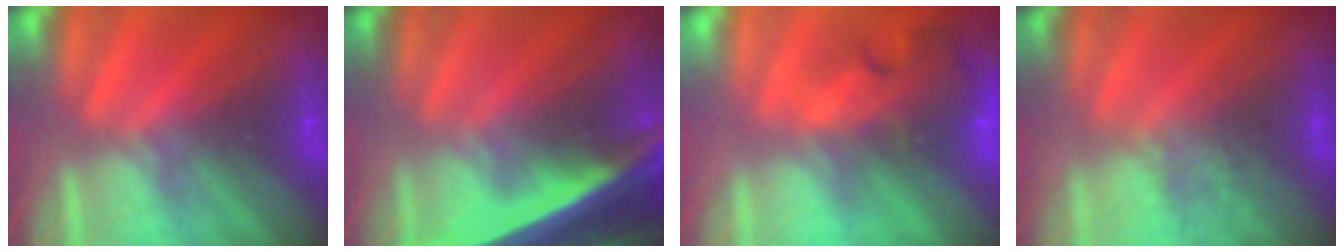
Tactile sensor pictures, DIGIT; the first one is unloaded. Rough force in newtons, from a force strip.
{"total": 5.6}
{"total": 7.7}
{"total": 2.4}